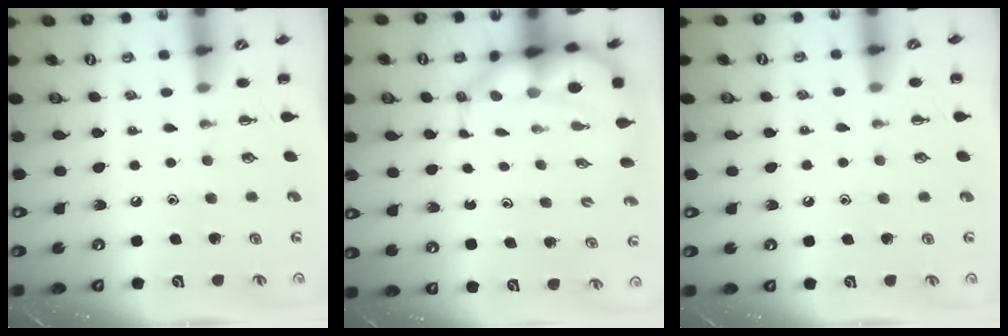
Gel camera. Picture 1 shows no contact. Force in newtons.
{"total": 7.1, "press": 6.7, "slide": 2.3}
{"total": 3.5, "press": 3.3, "slide": 1.2}